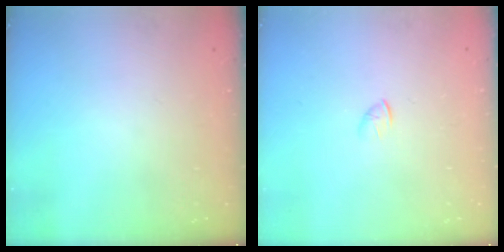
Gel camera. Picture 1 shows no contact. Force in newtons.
{"total": 1.3, "press": 1.2, "slide": 0.4}